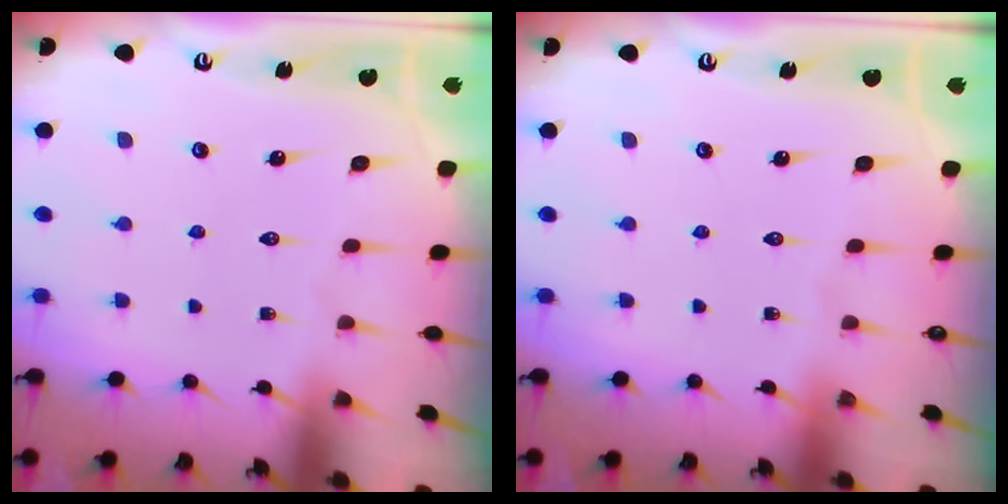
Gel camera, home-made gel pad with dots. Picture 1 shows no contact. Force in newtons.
{"total": 0.0}